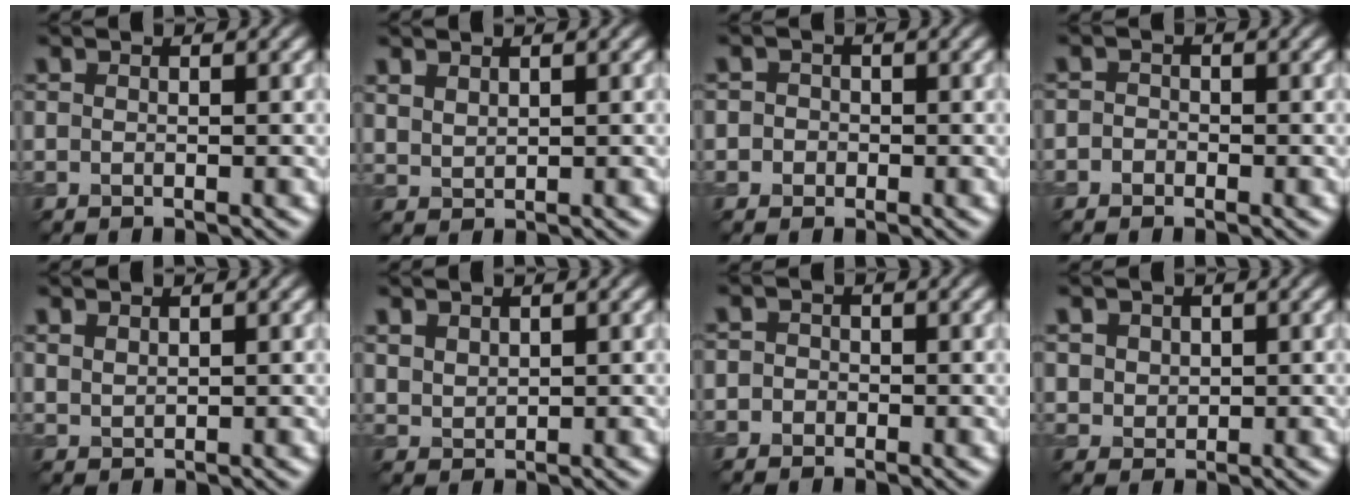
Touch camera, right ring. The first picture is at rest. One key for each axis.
{"total": 1.2, "fx": 1.1, "fy": 0.4, "fz": 0.3, "tx": -0.009, "ty": 0.004, "tz": 0.028}
{"total": 1.5, "fx": 0.0, "fy": 1.5, "fz": 0.3, "tx": 0.017, "ty": 0.012, "tz": -0.017}
{"total": 0.9, "fx": -0.6, "fy": 0.7, "fz": 0.1, "tx": 0.007, "ty": 0.006, "tz": -0.017}
{"total": 0.9, "fx": 0.9, "fy": 0.3, "fz": 0.1, "tx": -0.007, "ty": 0.004, "tz": 0.022}
{"total": 1.4, "fx": 1.2, "fy": 0.8, "fz": 0.3, "tx": -0.009, "ty": 0.004, "tz": 0.029}
{"total": 1.1, "fx": -0.3, "fy": 1.1, "fz": 0.2, "tx": 0.012, "ty": 0.008, "tz": -0.016}
{"total": 2.2, "fx": 1.2, "fy": 1.7, "fz": 0.6, "tx": -0.026, "ty": 0.008, "tz": 0.034}